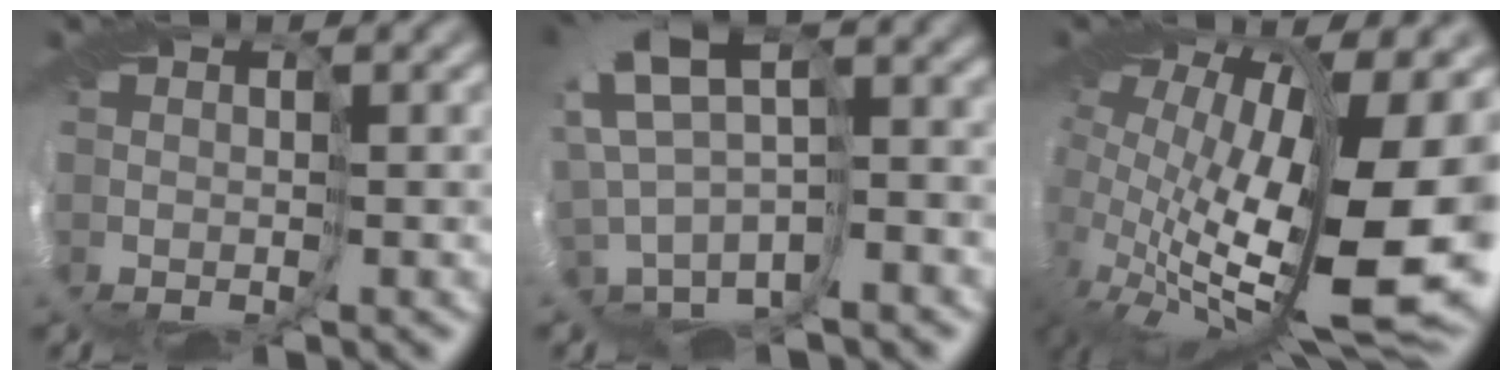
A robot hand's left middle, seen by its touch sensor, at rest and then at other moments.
{"total": 4.8, "force": [2.5, 1.3, 3.9], "torque": [-0.093, 0.027, 0.042]}
{"total": 15.1, "force": [-0.3, 5.9, 13.9], "torque": [-0.221, -0.050, 0.014]}